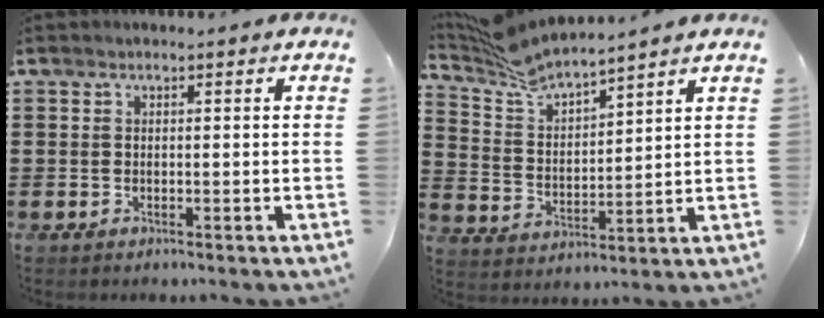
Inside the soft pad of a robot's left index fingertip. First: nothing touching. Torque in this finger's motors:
{"motor_torque": [0.29, -0.29, 0.41, 0.08]}